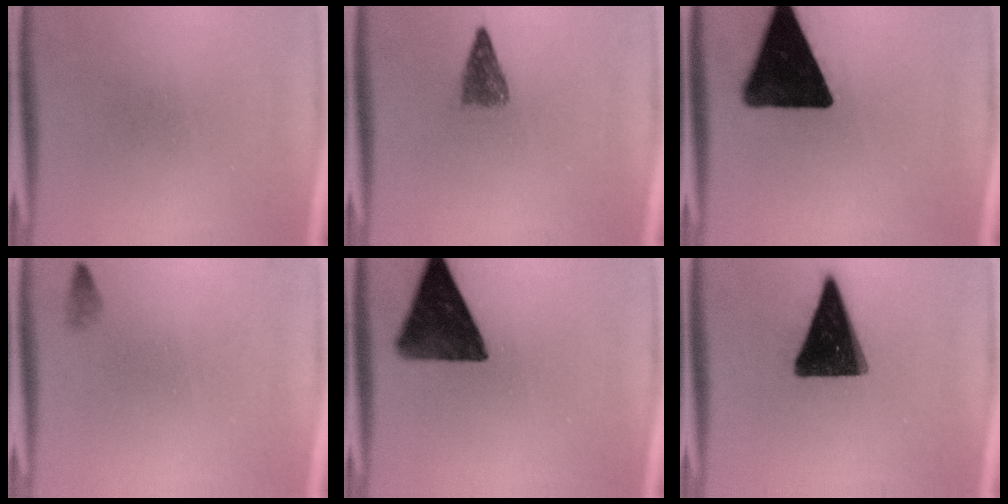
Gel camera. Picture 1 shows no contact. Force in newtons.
{"total": 2.9}
{"total": 18.4}
{"total": 0.8}
{"total": 12.5}
{"total": 16.1}